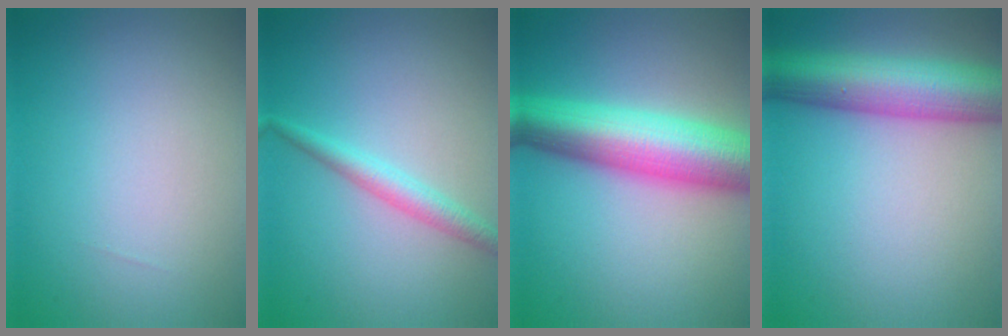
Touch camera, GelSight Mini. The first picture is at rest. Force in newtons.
{"total": 2.2, "press": 2.2, "slide": 0.1}
{"total": 9.6, "press": 9.6, "slide": 0.2}
{"total": 8.8, "press": 8.8, "slide": 0.2}